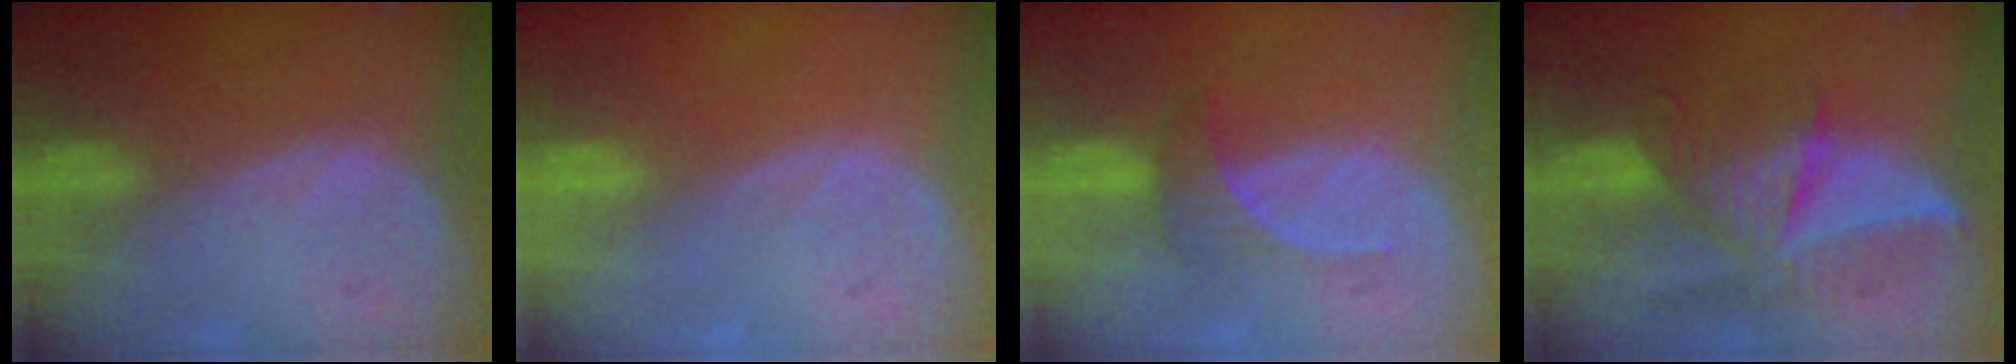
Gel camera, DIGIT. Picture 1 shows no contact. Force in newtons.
{"total": 0.0}
{"total": 3.2, "press": 3.1, "slide": 0.9}
{"total": 8.2, "press": 7.8, "slide": 2.5}